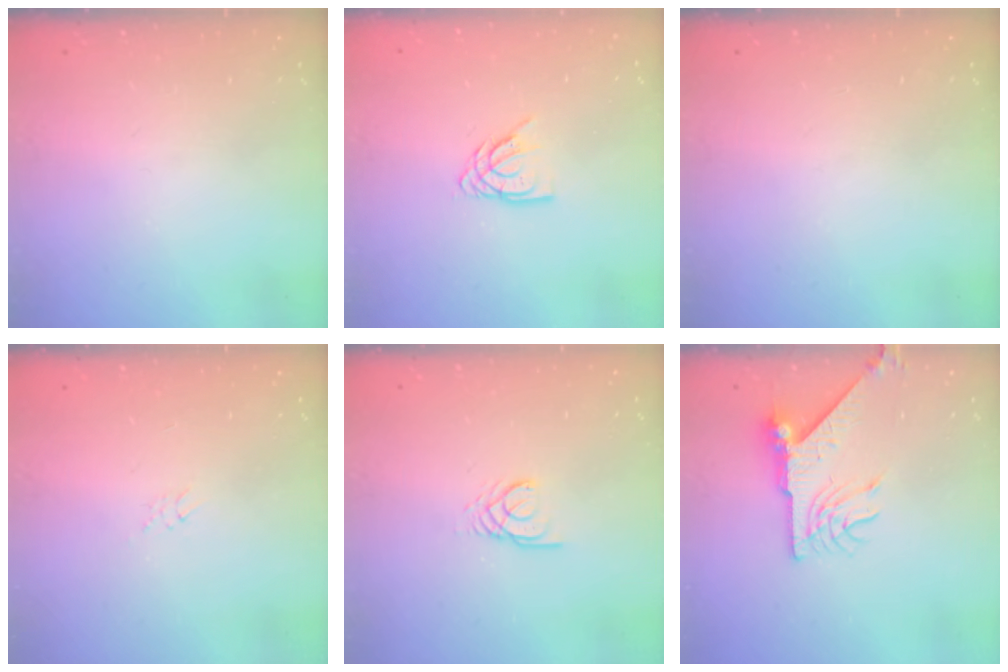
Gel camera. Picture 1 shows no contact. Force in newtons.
{"total": 7.1, "press": 7.0, "slide": 0.6}
{"total": 0.0}
{"total": 3.8, "press": 3.7, "slide": 0.6}
{"total": 2.4, "press": 2.4, "slide": 0.1}
{"total": 8.5, "press": 8.4, "slide": 1.0}